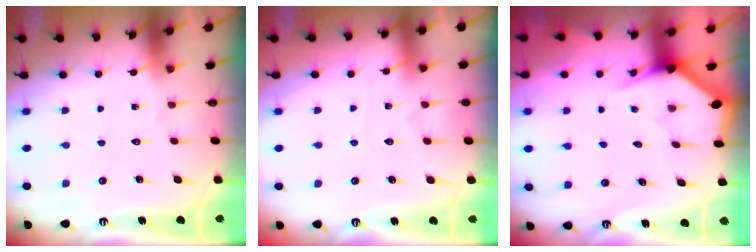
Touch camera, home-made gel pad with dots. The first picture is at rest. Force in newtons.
{"total": 2.9, "press": 2.9, "slide": 0.3}
{"total": 2.9, "press": 2.9, "slide": 0.1}